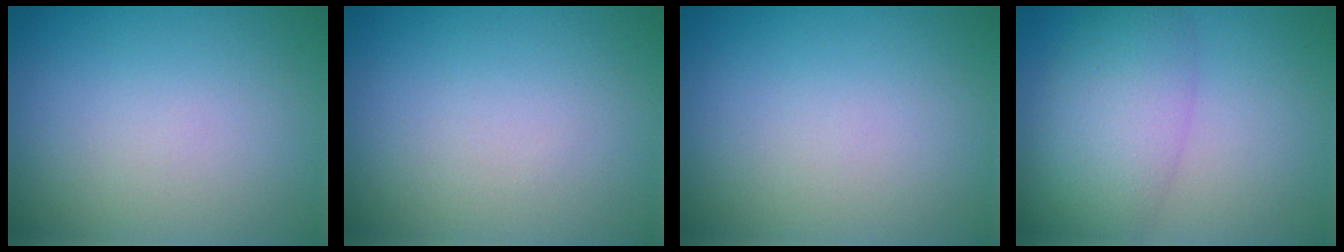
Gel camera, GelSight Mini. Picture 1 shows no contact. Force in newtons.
{"total": 0.0}
{"total": 0.0}
{"total": 6.3, "press": 6.3, "slide": 0.2}